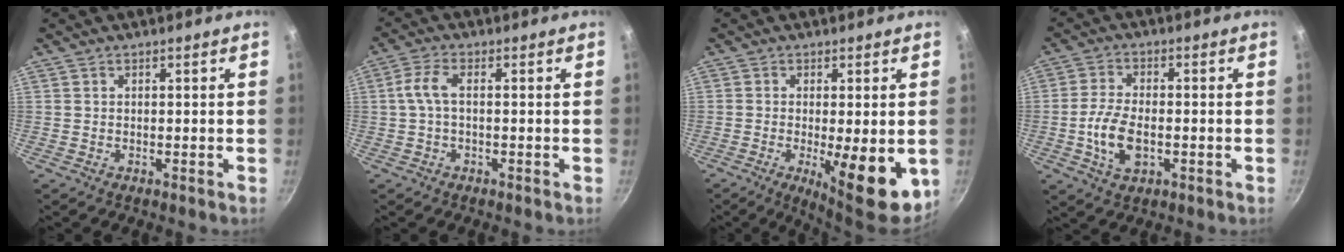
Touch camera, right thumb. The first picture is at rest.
{"total": 4.2, "force": [0.0, 1.6, 3.8], "torque": [-0.096, 0.014, -0.005]}
{"total": 12.5, "force": [-2.8, 3.8, 11.5], "torque": [-0.146, -0.009, -0.028]}
{"total": 8.3, "force": [-1.8, 4.6, 6.7], "torque": [-0.135, 0.012, -0.037]}